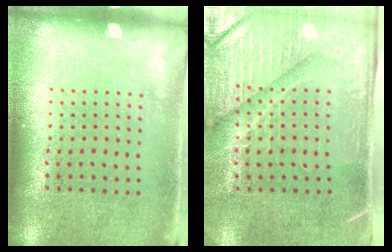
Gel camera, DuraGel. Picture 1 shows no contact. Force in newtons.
{"total": 4.5, "press": 3.9, "slide": 2.3}